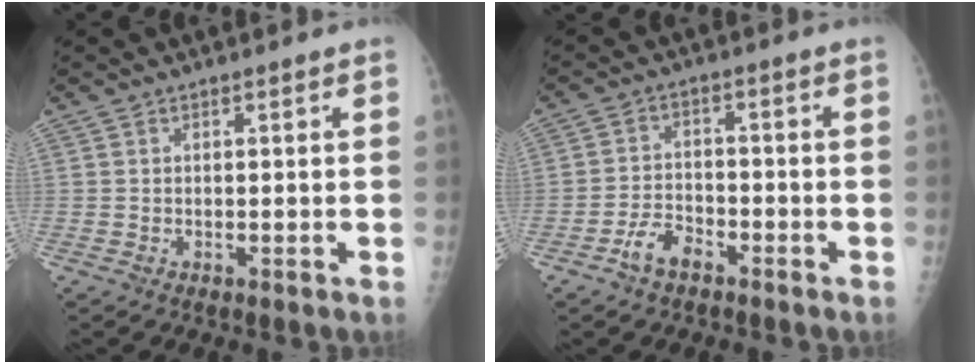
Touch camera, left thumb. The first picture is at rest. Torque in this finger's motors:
{"motor_torque": [-0.01, 0.05, 0.08, 0.00, 0.03]}